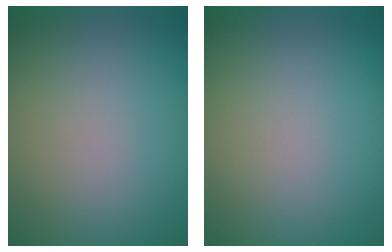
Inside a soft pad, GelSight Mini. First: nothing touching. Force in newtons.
{"total": 0.0}